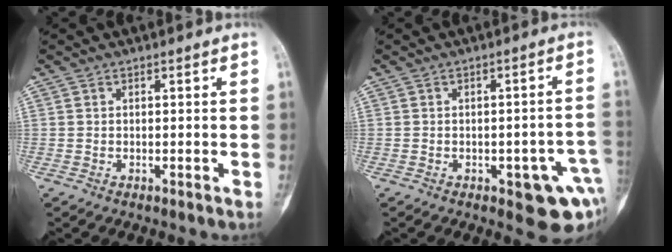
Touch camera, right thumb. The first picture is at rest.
{"total": 9.8, "force": [-3.7, 3.9, 8.2], "torque": [-0.067, 0.022, -0.036]}